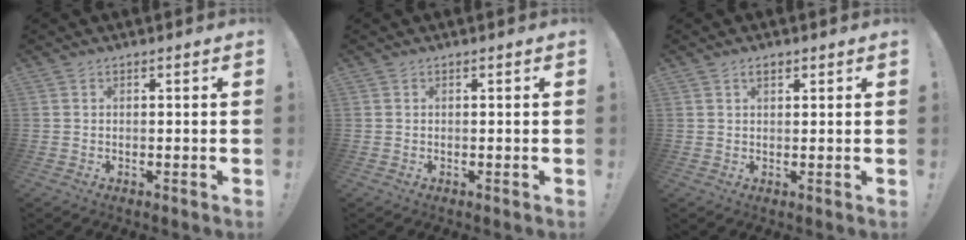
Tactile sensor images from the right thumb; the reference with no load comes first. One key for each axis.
{"total": 0.0}
{"total": 1.8, "fx": 1.1, "fy": 0.9, "fz": 1.1, "tx": -0.011, "ty": -0.003, "tz": 0.017}